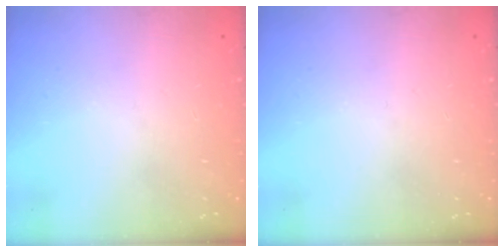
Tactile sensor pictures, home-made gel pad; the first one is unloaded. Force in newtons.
{"total": 0.0}